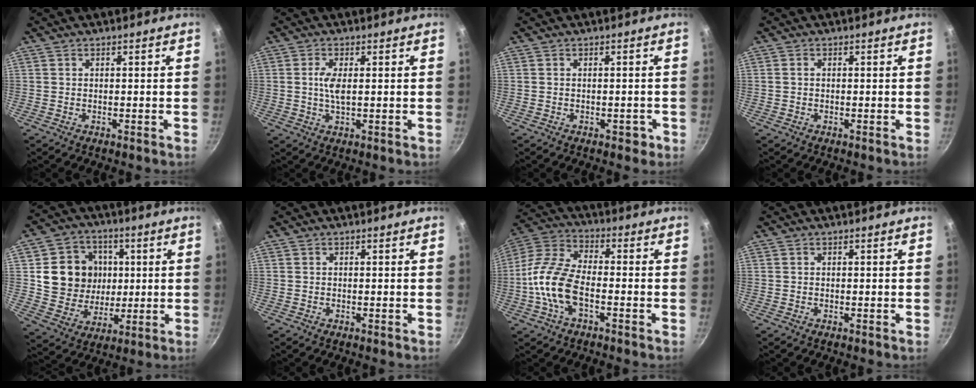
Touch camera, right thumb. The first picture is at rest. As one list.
[{"total": 3.9, "force": [0.5, 1.5, 3.6], "torque": [-0.075, 0.000, 0.009]}, {"total": 0.8, "force": [-0.5, 0.4, 0.5], "torque": [-0.005, 0.008, -0.004]}, {"total": 0.9, "force": [0.0, 0.7, 0.5], "torque": [-0.009, 0.005, -0.001]}, {"total": 14.5, "force": [2.4, 12.9, 6.1], "torque": [-0.075, 0.000, 0.049]}, {"total": 0.0}, {"total": 13.1, "force": [-3.3, 6.6, 10.8], "torque": [-0.209, 0.034, -0.082]}, {"total": 0.0}]